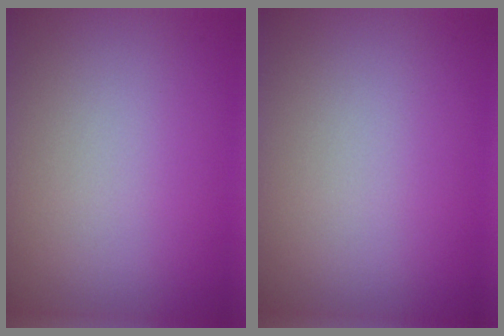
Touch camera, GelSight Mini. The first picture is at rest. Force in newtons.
{"total": 0.0}